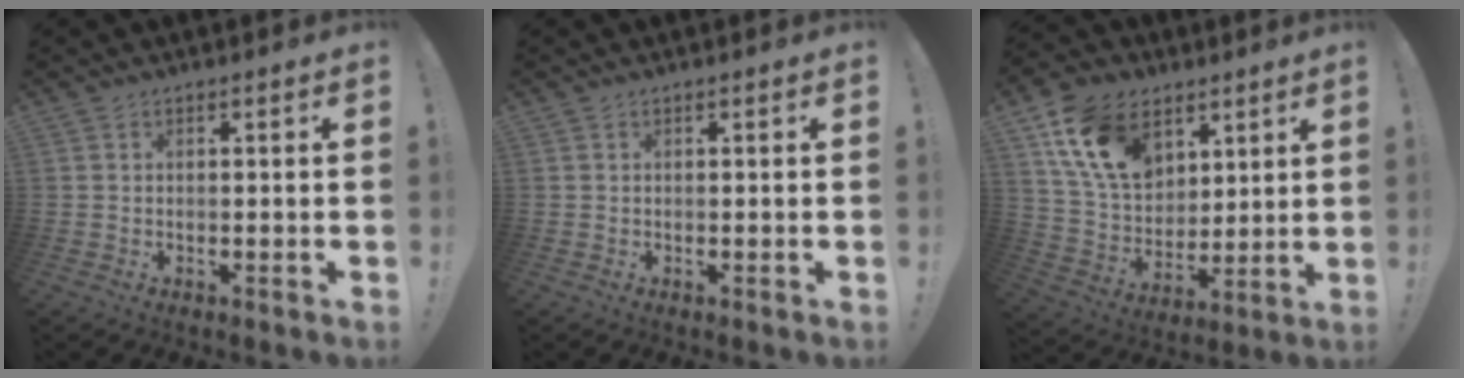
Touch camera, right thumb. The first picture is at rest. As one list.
[{"total": 0.0}, {"total": 18.1, "force": [9.1, 12.4, 9.6], "torque": [-0.178, -0.039, 0.175]}]